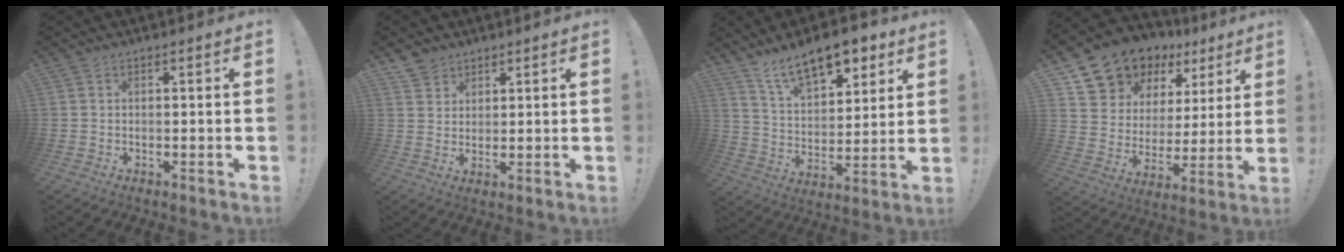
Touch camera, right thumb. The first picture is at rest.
{"total": 4.9, "force": [3.6, 3.3, 0.4], "torque": [-0.008, -0.023, 0.071]}
{"total": 15.5, "force": [10.8, 7.3, 8.4], "torque": [-0.140, -0.066, 0.195]}
{"total": 12.5, "force": [10.4, 6.6, 2.2], "torque": [-0.057, -0.084, 0.200]}